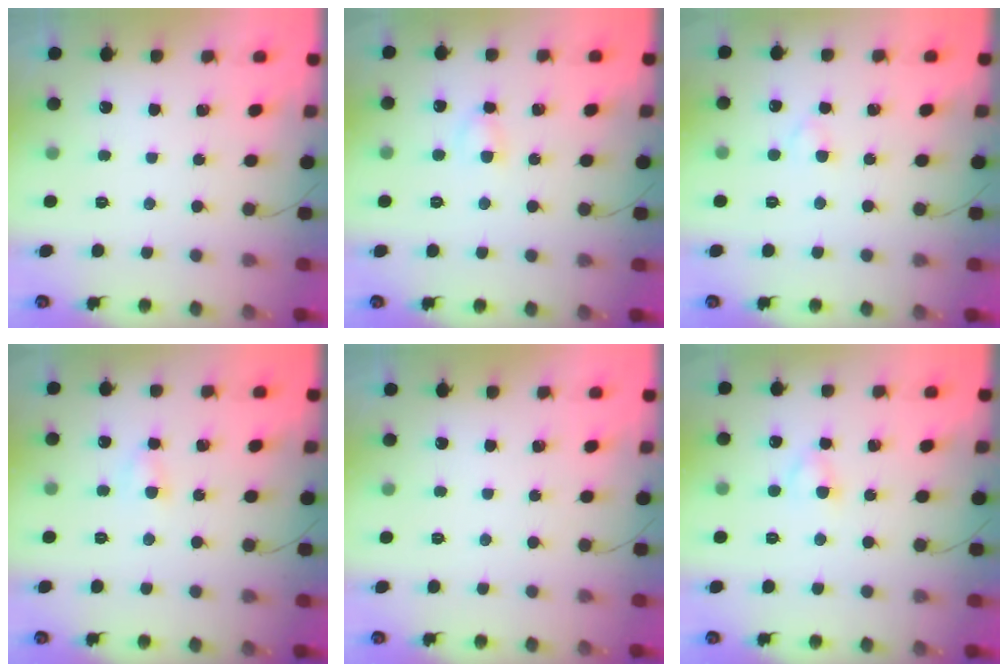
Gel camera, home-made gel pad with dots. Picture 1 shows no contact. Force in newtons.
{"total": 3.6, "press": 3.4, "slide": 1.3}
{"total": 2.0, "press": 1.7, "slide": 0.9}
{"total": 3.5, "press": 3.3, "slide": 1.2}
{"total": 0.0}
{"total": 2.9, "press": 2.8, "slide": 0.8}